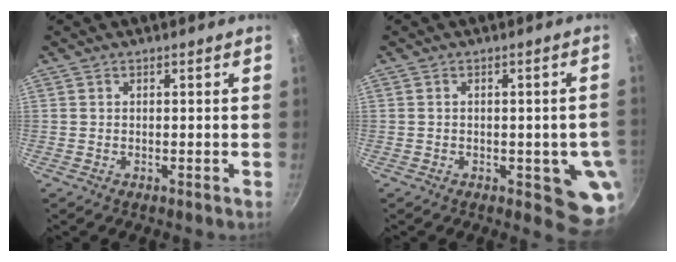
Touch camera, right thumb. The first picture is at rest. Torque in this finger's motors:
{"motor_torque": [2.15, 1.45, 1.57, -0.61, 0.23]}